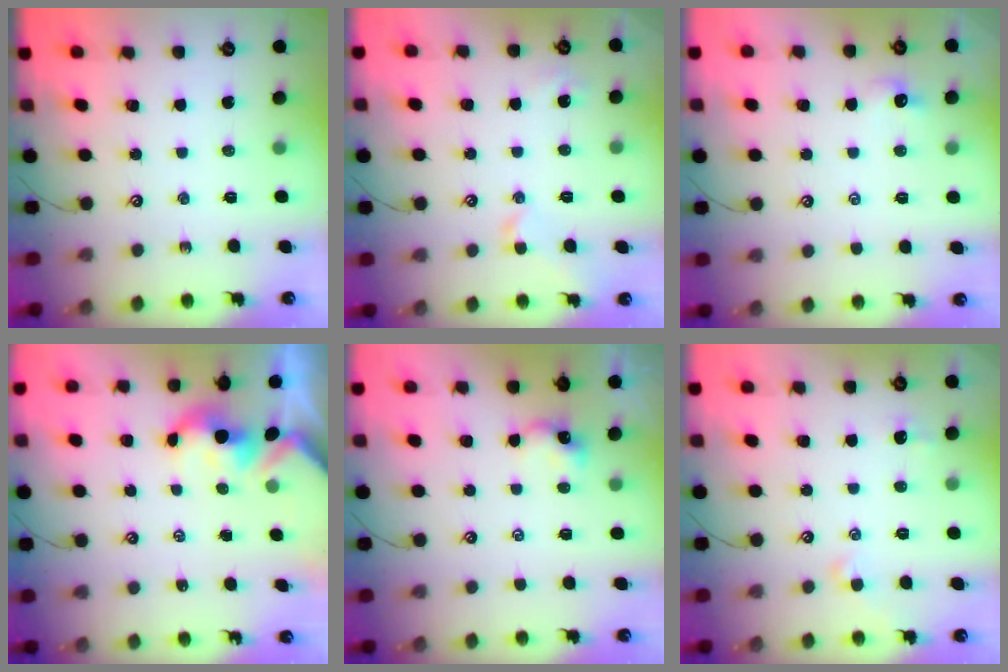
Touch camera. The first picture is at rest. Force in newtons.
{"total": 2.0, "press": 1.9, "slide": 0.5}
{"total": 1.0, "press": 0.9, "slide": 0.5}
{"total": 1.9, "press": 1.9, "slide": 0.1}
{"total": 1.5, "press": 1.5, "slide": 0.3}
{"total": 2.4, "press": 2.4, "slide": 0.5}